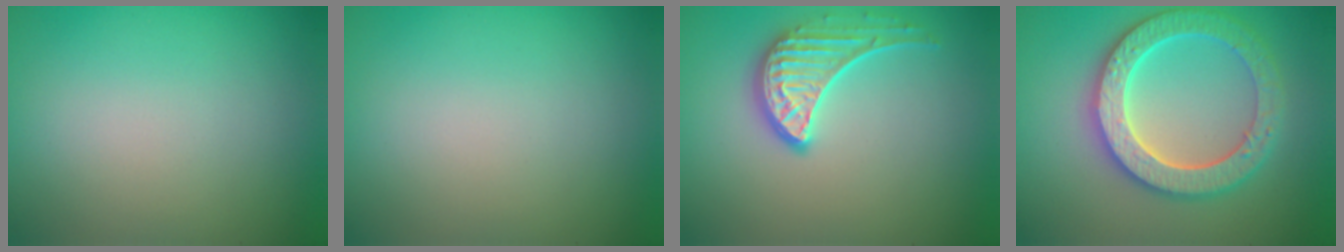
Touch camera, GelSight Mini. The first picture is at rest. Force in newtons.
{"total": 0.0}
{"total": 3.5, "press": 3.0, "slide": 1.8}
{"total": 6.4, "press": 6.3, "slide": 1.3}